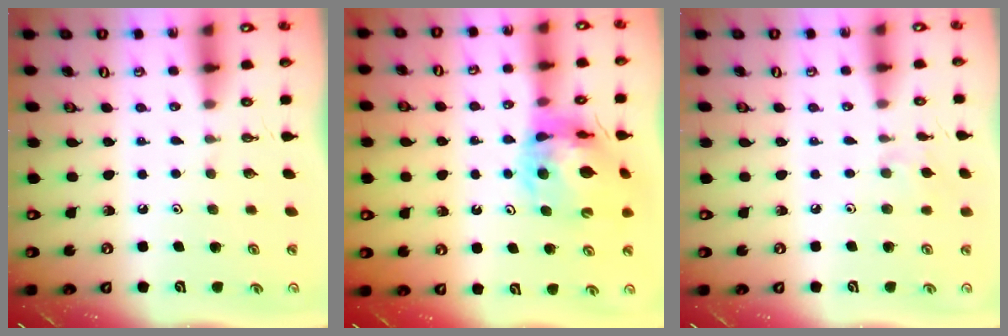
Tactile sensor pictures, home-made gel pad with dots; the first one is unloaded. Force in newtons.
{"total": 14.7, "press": 14.6, "slide": 1.6}
{"total": 5.6, "press": 5.5, "slide": 0.9}